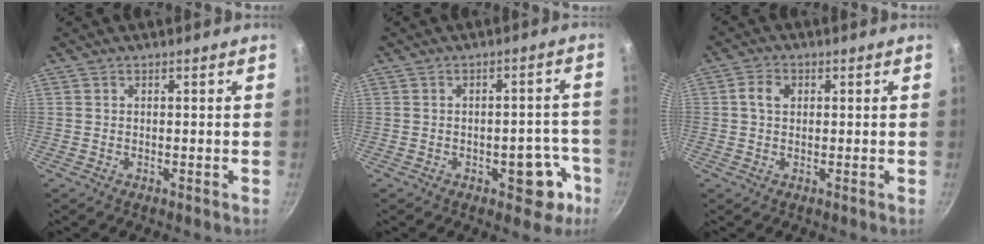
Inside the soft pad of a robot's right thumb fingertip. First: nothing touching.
{"total": 8.0, "force": [-3.5, 4.4, 5.7], "torque": [-0.016, 0.030, -0.039]}
{"total": 3.6, "force": [0.8, 2.6, 2.4], "torque": [-0.039, 0.007, 0.009]}